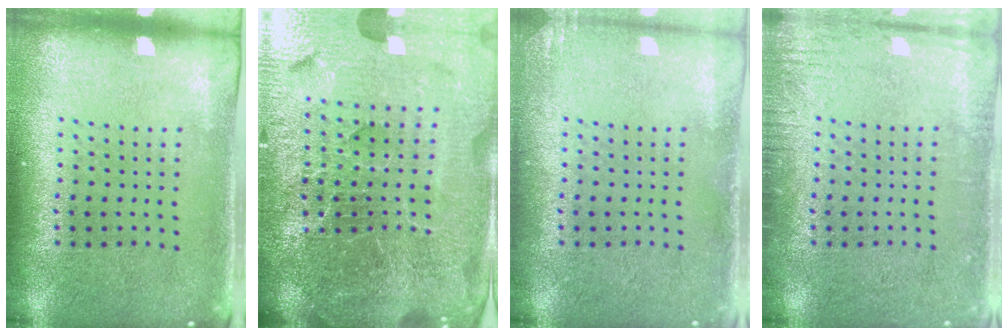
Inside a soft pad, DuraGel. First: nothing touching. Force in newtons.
{"total": 6.9, "press": 6.0, "slide": 3.4}
{"total": 1.1, "press": 1.1, "slide": 0.1}
{"total": 2.3, "press": 2.2, "slide": 0.3}